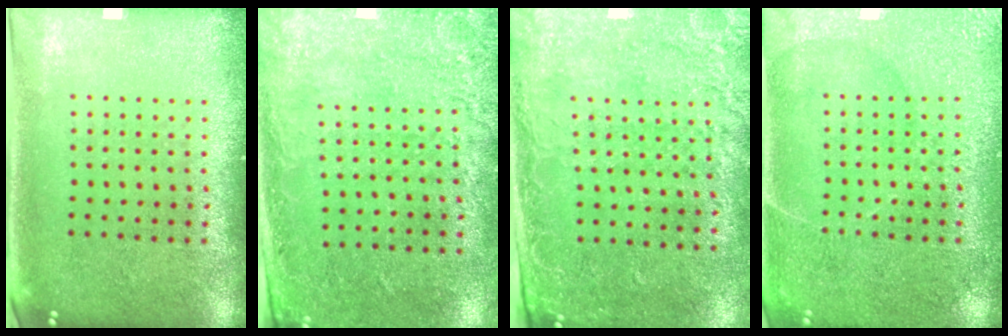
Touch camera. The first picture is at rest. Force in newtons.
{"total": 2.7, "press": 1.9, "slide": 1.9}
{"total": 2.7, "press": 2.2, "slide": 1.5}
{"total": 4.3, "press": 4.3, "slide": 0.6}